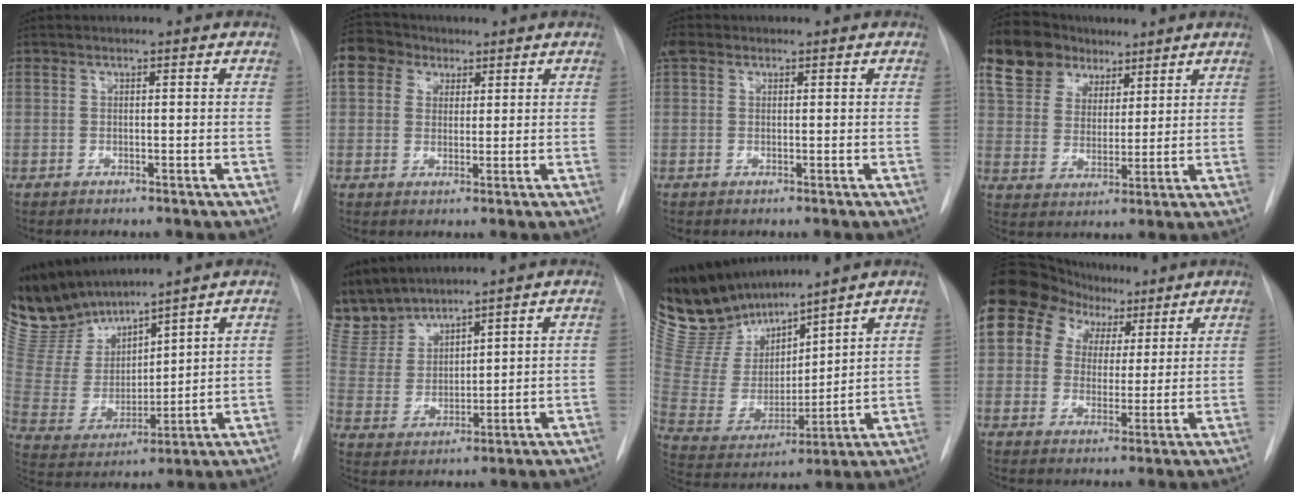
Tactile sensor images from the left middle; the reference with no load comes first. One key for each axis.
{"total": 12.5, "fx": 6.0, "fy": 10.0, "fz": 4.6, "tx": -0.135, "ty": 0.055, "tz": 0.112}
{"total": 2.0, "fx": 1.0, "fy": 1.5, "fz": 0.9, "tx": -0.025, "ty": 0.021, "tz": 0.019}
{"total": 12.1, "fx": 7.9, "fy": 8.2, "fz": 4.2, "tx": -0.087, "ty": 0.043, "tz": 0.144}
{"total": 13.3, "fx": 12.4, "fy": 3.0, "fz": 3.4, "tx": -0.086, "ty": -0.003, "tz": 0.266}
{"total": 9.0, "fx": 8.7, "fy": 1.7, "fz": 1.3, "tx": -0.047, "ty": 0.008, "tz": 0.198}
{"total": 15.9, "fx": 14.7, "fy": 4.0, "fz": 4.7, "tx": -0.109, "ty": 0.000, "tz": 0.300}
{"total": 14.3, "fx": 7.6, "fy": 10.9, "fz": 5.3, "tx": -0.088, "ty": 0.067, "tz": 0.131}